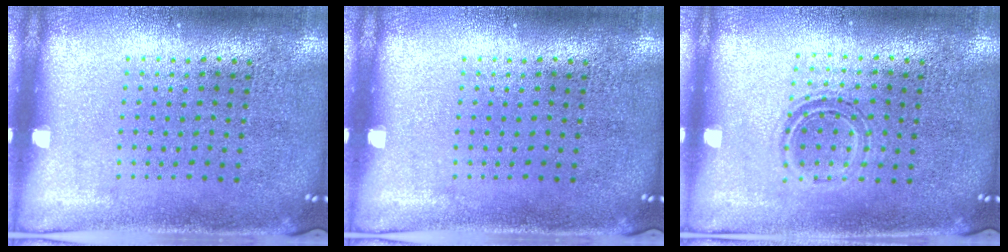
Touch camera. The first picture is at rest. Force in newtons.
{"total": 0.0}
{"total": 1.1, "press": 0.9, "slide": 0.6}